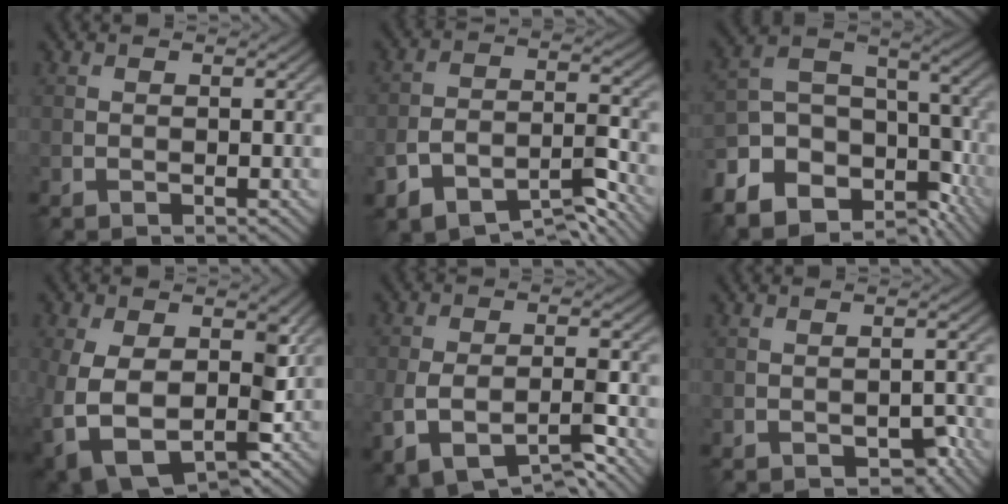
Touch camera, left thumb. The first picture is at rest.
{"total": 8.4, "force": [-6.2, 3.1, 4.8], "torque": [-0.078, -0.003, -0.115]}
{"total": 14.5, "force": [-8.1, 9.4, 7.4], "torque": [-0.199, -0.045, -0.117]}
{"total": 10.3, "force": [-2.0, 6.7, 7.6], "torque": [-0.169, -0.035, -0.024]}
{"total": 7.3, "force": [-3.8, 3.0, 5.5], "torque": [-0.107, -0.008, -0.067]}
{"total": 2.4, "force": [-1.4, 1.2, 1.5], "torque": [-0.021, -0.002, -0.017]}